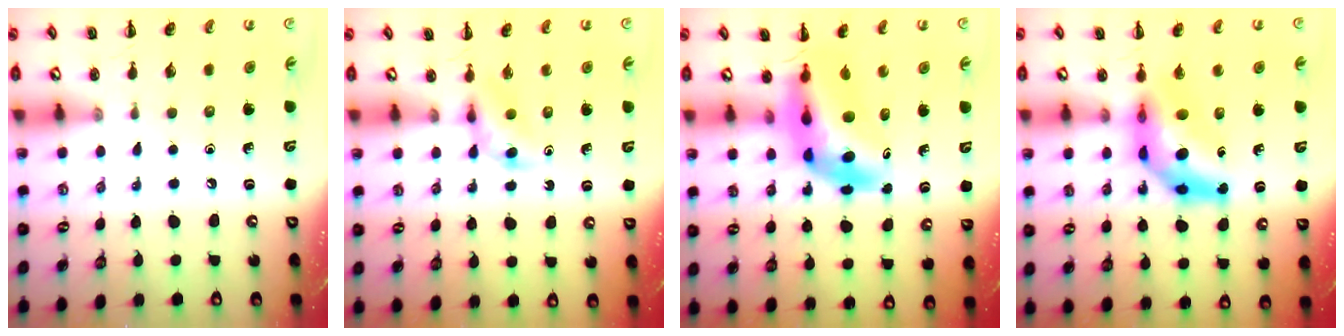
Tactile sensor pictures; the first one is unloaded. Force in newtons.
{"total": 3.6, "press": 3.4, "slide": 1.3}
{"total": 9.6, "press": 9.2, "slide": 3.0}
{"total": 8.9, "press": 8.4, "slide": 2.8}